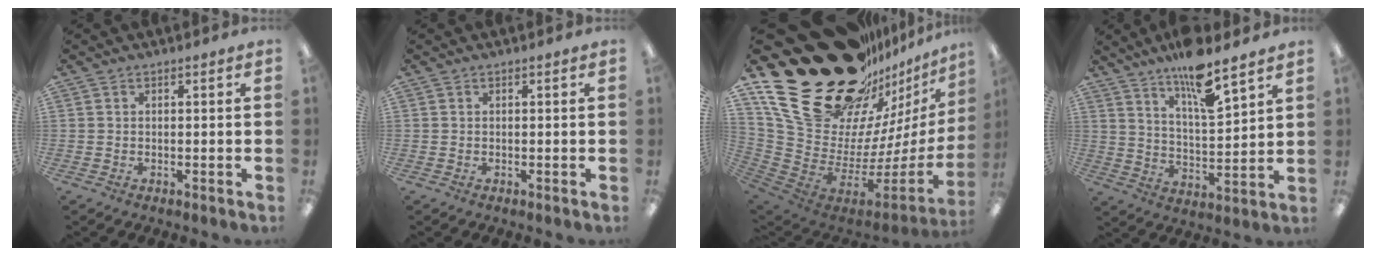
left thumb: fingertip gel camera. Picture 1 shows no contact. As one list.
[{"total": 0.0}, {"total": 37.0, "force": [22.0, 20.2, 21.8], "torque": [-0.325, -0.177, 0.462]}, {"total": 12.0, "force": [9.6, 2.1, 6.9], "torque": [-0.121, -0.059, 0.163]}]